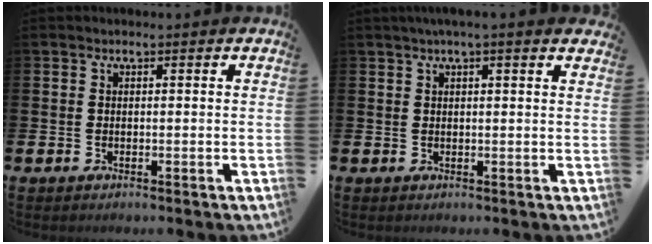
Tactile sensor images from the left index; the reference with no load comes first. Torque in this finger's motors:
{"motor_torque": [0.84, -1.30, 0.62, 0.21]}